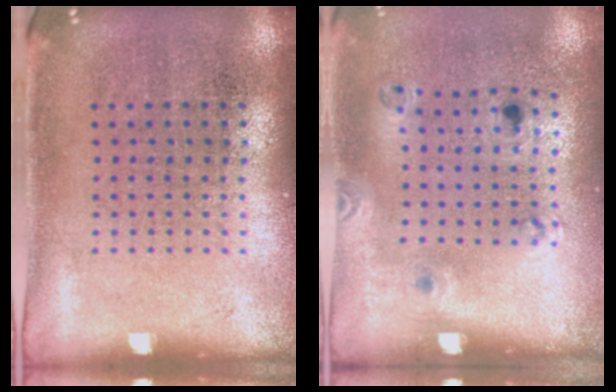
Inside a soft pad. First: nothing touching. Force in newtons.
{"total": 1.2, "press": 0.7, "slide": 1.0}